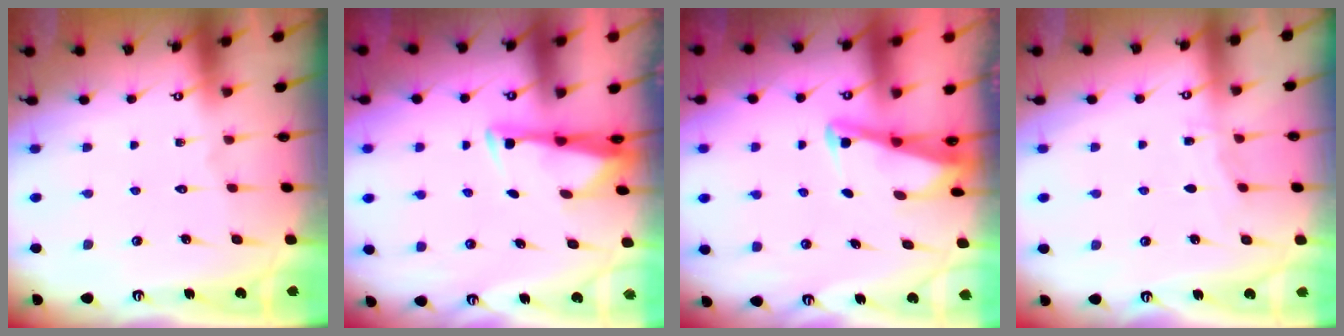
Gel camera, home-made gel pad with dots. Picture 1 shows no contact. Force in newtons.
{"total": 3.2, "press": 3.1, "slide": 0.8}
{"total": 2.9, "press": 2.8, "slide": 0.3}
{"total": 4.0, "press": 3.9, "slide": 0.6}